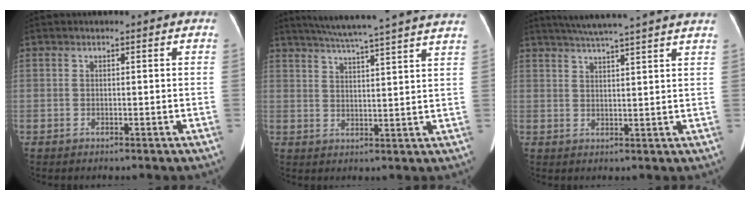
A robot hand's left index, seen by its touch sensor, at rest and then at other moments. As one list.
[{"total": 19.9, "force": [17.6, -0.7, 9.3], "torque": [-0.153, 0.000, 0.229]}, {"total": 13.4, "force": [11.6, -0.8, 6.7], "torque": [-0.113, 0.020, 0.151]}]